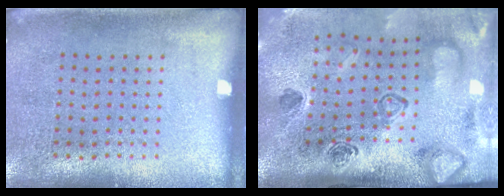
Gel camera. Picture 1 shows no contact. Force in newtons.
{"total": 4.7, "press": 3.2, "slide": 3.4}